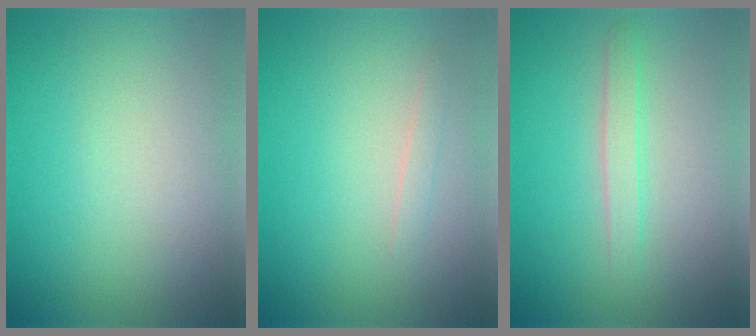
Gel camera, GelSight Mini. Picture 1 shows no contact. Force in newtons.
{"total": 0.8, "press": 0.8, "slide": 0.0}
{"total": 1.8, "press": 1.8, "slide": 0.1}